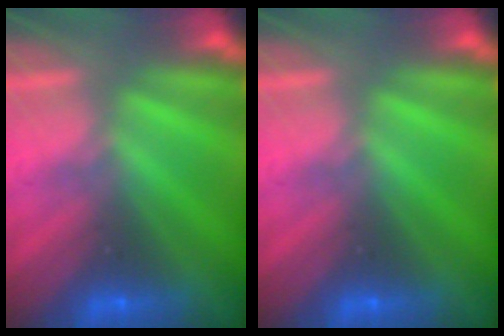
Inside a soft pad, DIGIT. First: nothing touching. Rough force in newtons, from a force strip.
{"total": 0.0}